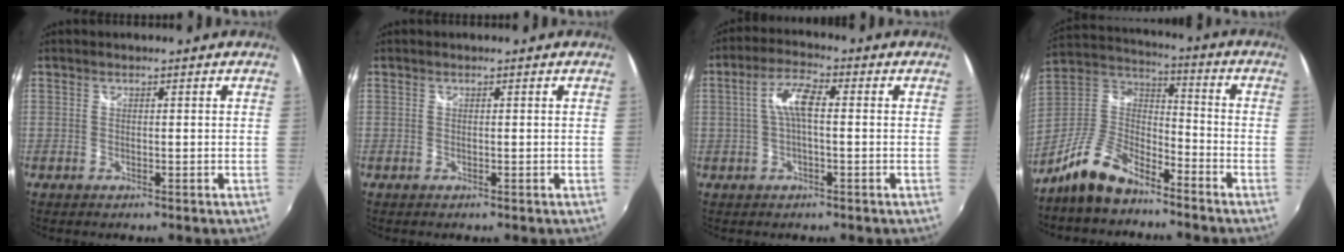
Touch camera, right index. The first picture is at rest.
{"total": 0.0}
{"total": 5.8, "force": [0.1, 1.7, 5.6], "torque": [-0.112, 0.015, 0.003]}
{"total": 12.7, "force": [-9.2, 5.1, 7.2], "torque": [-0.166, 0.012, -0.177]}